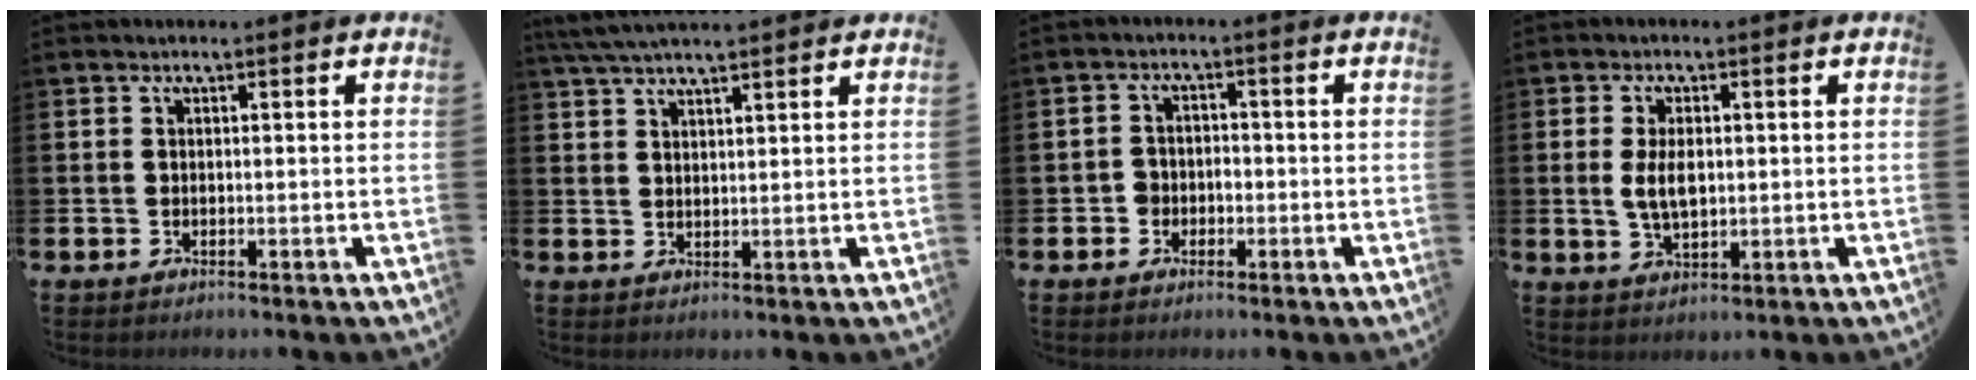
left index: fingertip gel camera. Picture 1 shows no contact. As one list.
[{"total": 4.4, "force": [3.9, 0.6, 1.8], "torque": [-0.042, -0.007, 0.073]}, {"total": 2.4, "force": [-1.2, 2.0, 0.3], "torque": [-0.010, 0.005, -0.029]}, {"total": 4.6, "force": [0.6, 2.4, 3.9], "torque": [-0.069, 0.004, 0.006]}]